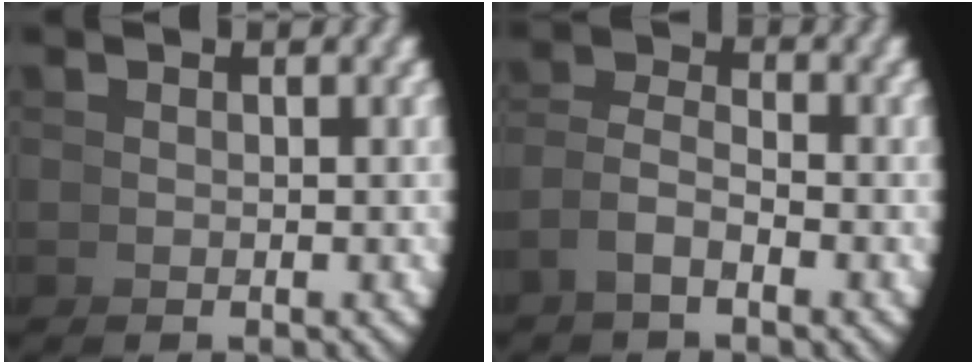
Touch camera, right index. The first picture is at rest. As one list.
[{"total": 2.5, "force": [-1.0, 1.4, 1.8], "torque": [-0.040, -0.009, -0.016]}]